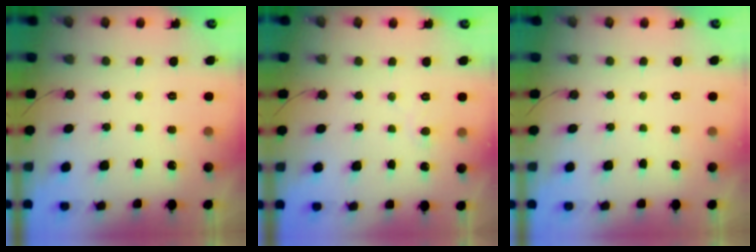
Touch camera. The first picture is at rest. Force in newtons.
{"total": 5.4, "press": 5.4, "slide": 0.5}
{"total": 0.0}